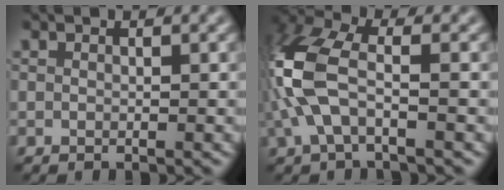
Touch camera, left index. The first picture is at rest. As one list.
[{"total": 7.1, "force": [-1.3, 3.4, 6.1], "torque": [-0.159, 0.019, -0.040]}]